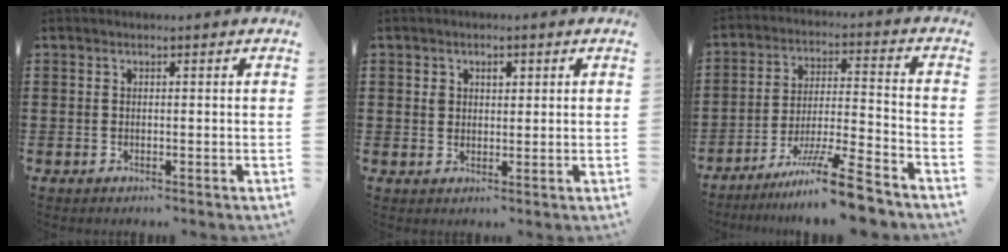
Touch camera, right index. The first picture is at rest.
{"total": 2.1, "force": [0.8, 1.7, 1.0], "torque": [-0.025, 0.011, 0.012]}
{"total": 11.9, "force": [-9.4, 0.4, 7.2], "torque": [-0.114, 0.023, -0.177]}